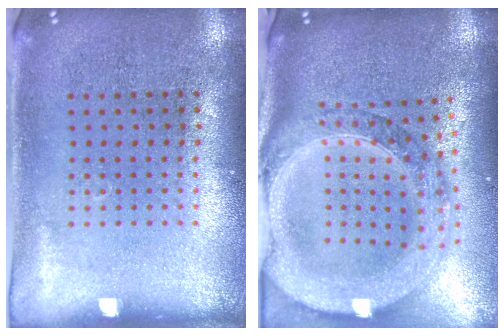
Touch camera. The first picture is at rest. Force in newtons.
{"total": 3.6, "press": 2.9, "slide": 2.1}